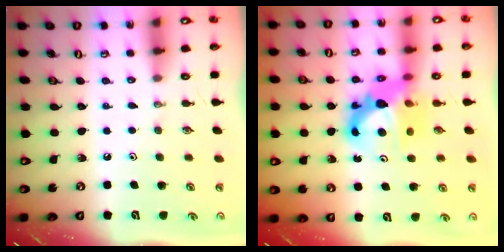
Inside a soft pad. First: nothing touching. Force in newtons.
{"total": 11.9, "press": 11.8, "slide": 1.0}